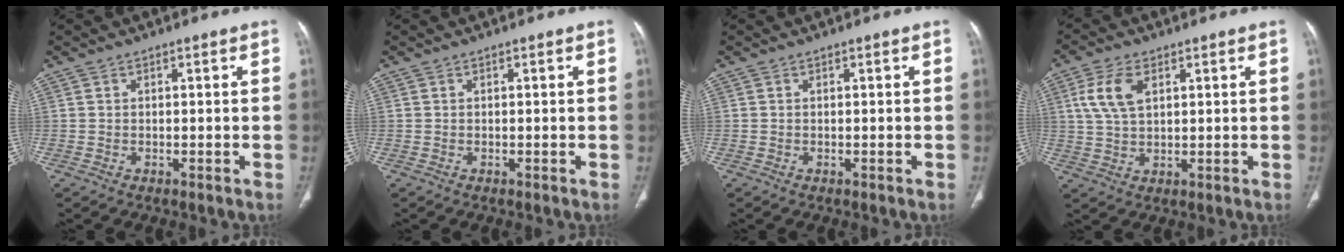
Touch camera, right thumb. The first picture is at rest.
{"total": 0.0}
{"total": 0.0}
{"total": 7.3, "force": [2.5, 4.1, 5.5], "torque": [-0.117, 0.000, 0.053]}